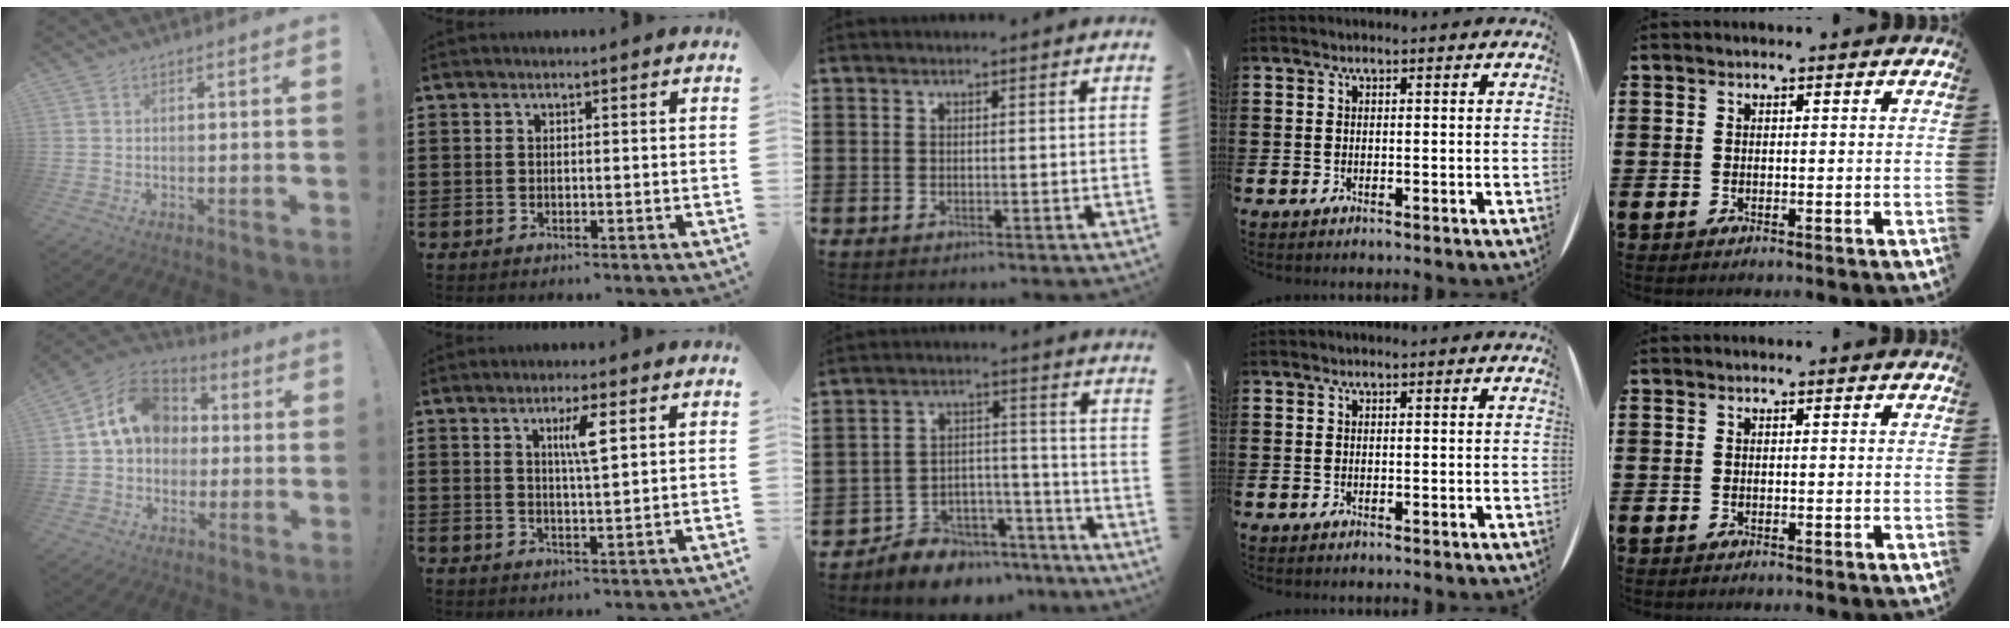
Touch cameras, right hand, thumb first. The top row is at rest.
{"thumb": {"total": 15.3, "force": [3.2, 12.2, 8.7], "torque": [-0.131, 0.009, 0.064]}, "index": {"total": 4.2, "force": [1.7, 0.5, 3.8], "torque": [-0.073, 0.000, 0.024]}, "middle": {"total": 7.0, "force": [-6.6, 2.3, 0.4], "torque": [-0.002, 0.025, -0.129]}}